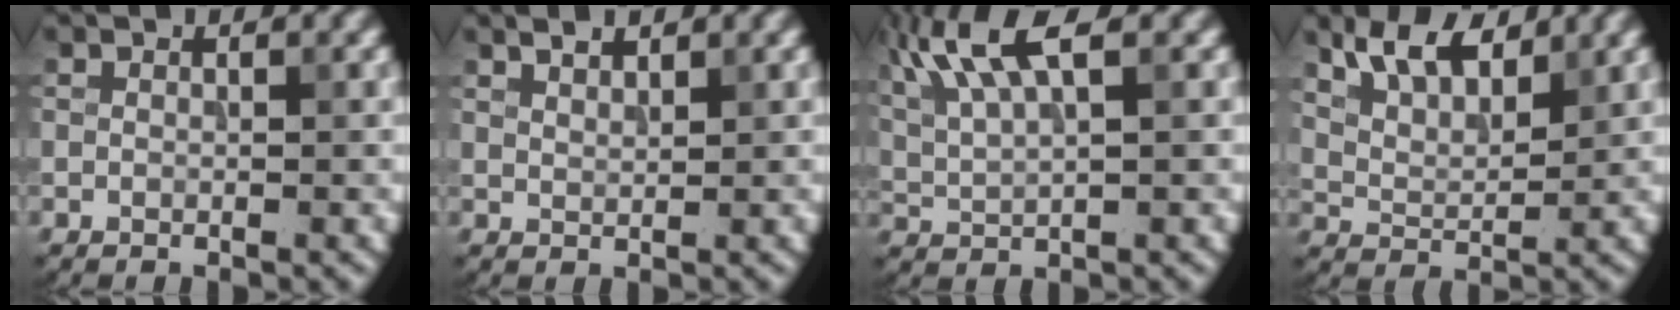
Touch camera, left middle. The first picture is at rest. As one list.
[{"total": 1.5, "force": [1.3, 0.3, 0.6], "torque": [-0.009, 0.001, 0.023]}, {"total": 6.9, "force": [3.4, 2.1, 5.6], "torque": [-0.120, 0.015, 0.068]}, {"total": 5.7, "force": [4.2, 2.2, 3.1], "torque": [-0.058, 0.017, 0.060]}]